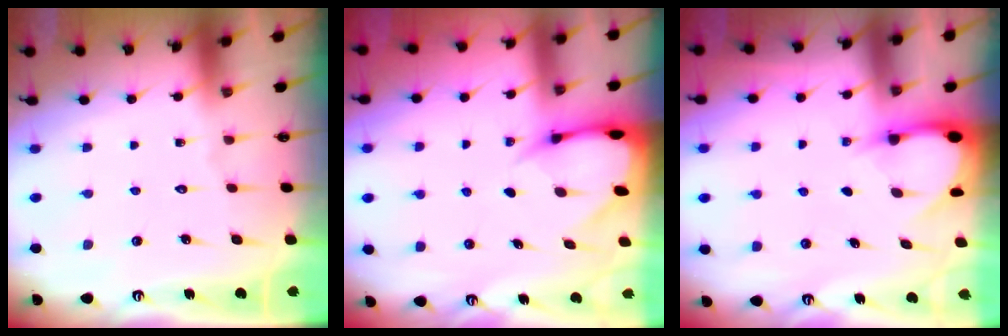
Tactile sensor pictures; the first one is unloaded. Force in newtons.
{"total": 4.6, "press": 4.5, "slide": 0.7}
{"total": 3.2, "press": 3.2, "slide": 0.3}